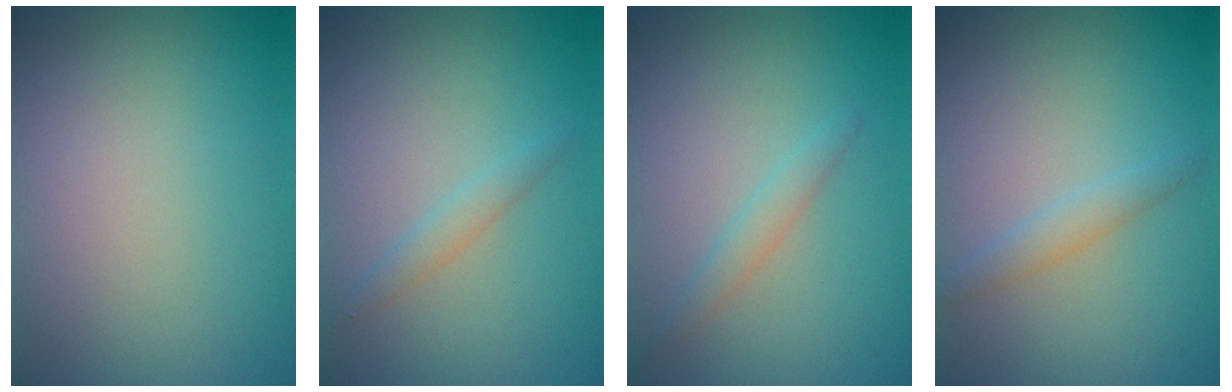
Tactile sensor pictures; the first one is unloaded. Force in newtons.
{"total": 1.3, "press": 1.3, "slide": 0.1}
{"total": 1.5, "press": 1.5, "slide": 0.1}
{"total": 1.5, "press": 1.5, "slide": 0.1}